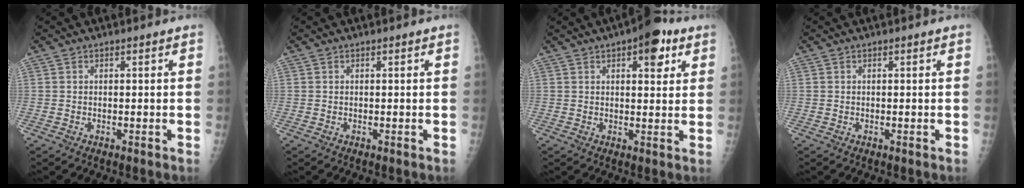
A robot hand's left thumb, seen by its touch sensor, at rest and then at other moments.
{"total": 0.0}
{"total": 8.1, "force": [4.0, 3.5, 6.1], "torque": [-0.055, -0.010, 0.046]}
{"total": 0.0}